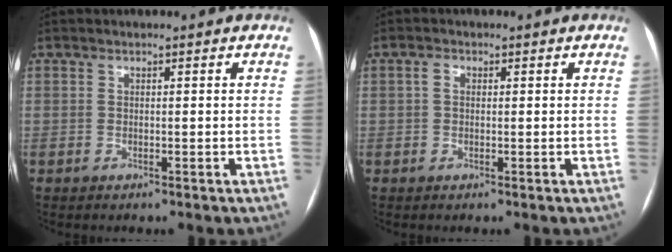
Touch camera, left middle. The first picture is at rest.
{"total": 1.3, "force": [0.2, 1.0, 0.9], "torque": [-0.021, 0.013, 0.003]}